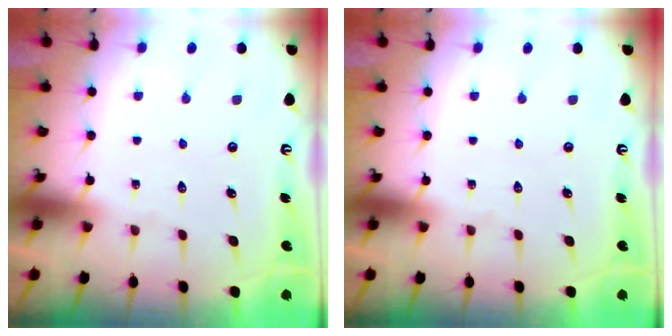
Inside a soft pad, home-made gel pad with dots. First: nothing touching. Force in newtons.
{"total": 0.0}